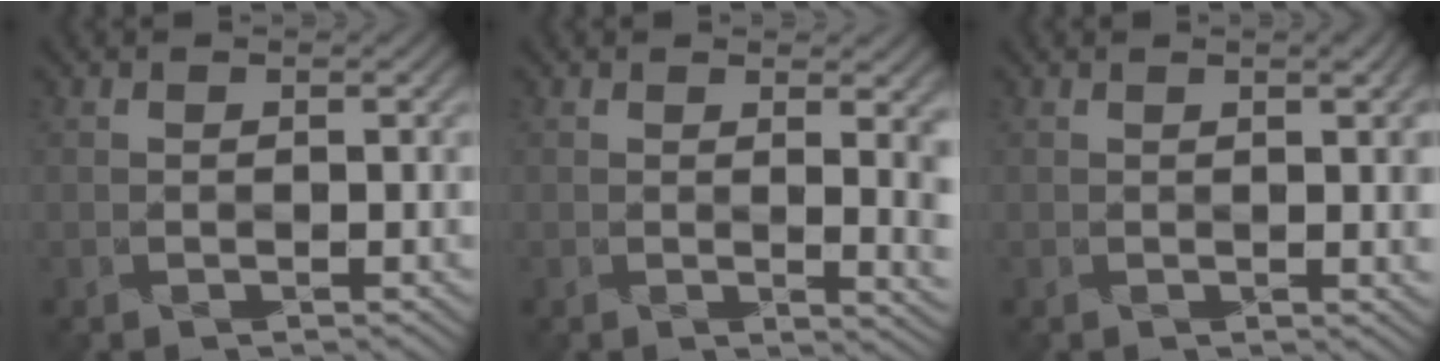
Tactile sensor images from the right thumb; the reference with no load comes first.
{"total": 4.5, "force": [1.0, 1.1, 4.3], "torque": [-0.046, -0.001, 0.016]}
{"total": 3.7, "force": [1.1, 0.7, 3.5], "torque": [-0.038, 0.008, 0.017]}